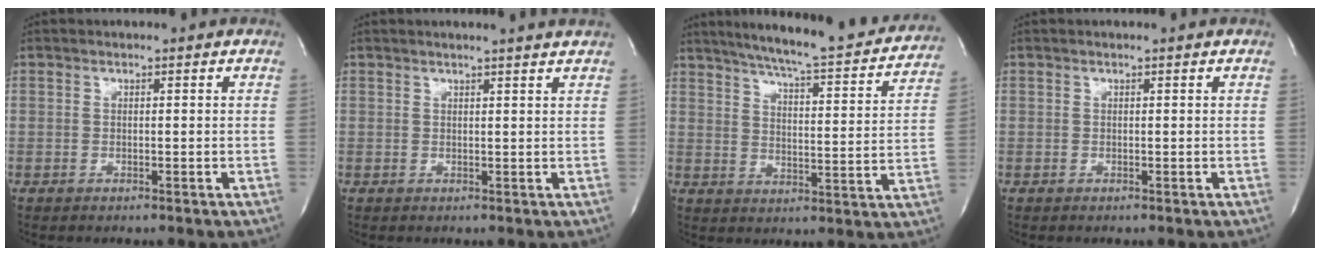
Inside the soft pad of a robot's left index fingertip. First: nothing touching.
{"total": 4.0, "force": [3.6, -0.8, 1.6], "torque": [-0.023, 0.000, 0.032]}
{"total": 22.9, "force": [20.5, 2.4, 9.8], "torque": [-0.151, -0.038, 0.258]}
{"total": 0.0}